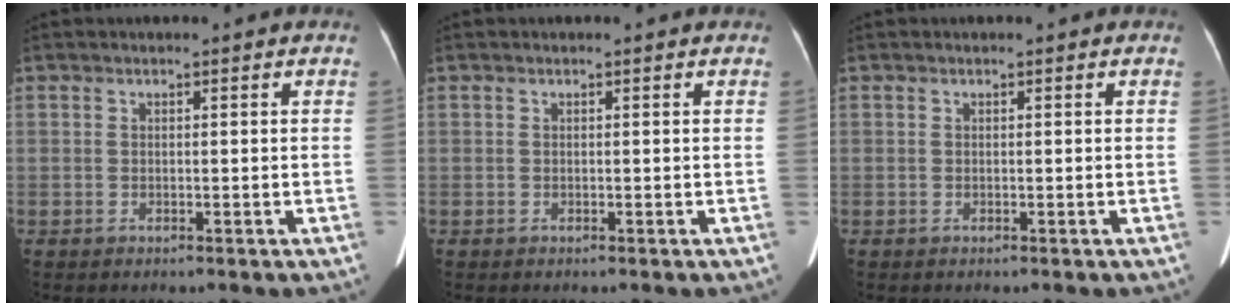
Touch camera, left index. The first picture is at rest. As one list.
[{"total": 0.0}, {"total": 0.0}]